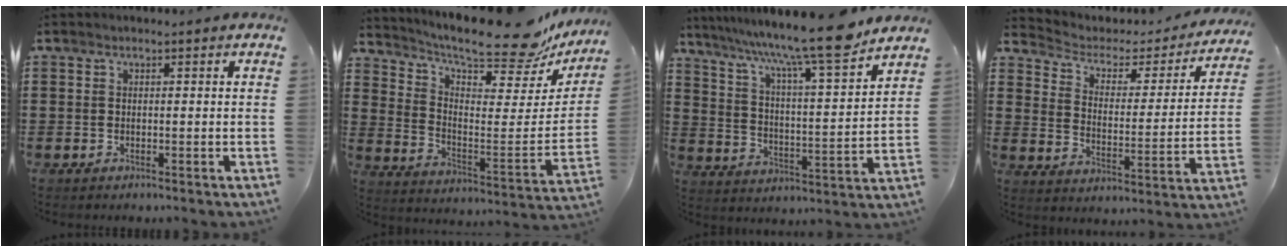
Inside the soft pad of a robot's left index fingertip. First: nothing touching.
{"total": 11.0, "force": [9.6, 1.3, 5.3], "torque": [-0.111, -0.078, 0.155]}
{"total": 11.9, "force": [10.0, -0.1, 6.5], "torque": [-0.143, -0.065, 0.159]}
{"total": 3.0, "force": [1.9, 1.9, 1.1], "torque": [-0.039, -0.013, 0.024]}